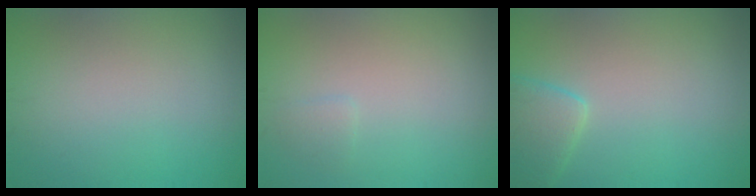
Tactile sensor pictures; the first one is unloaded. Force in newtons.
{"total": 0.8, "press": 0.8, "slide": 0.1}
{"total": 2.9, "press": 2.9, "slide": 0.1}